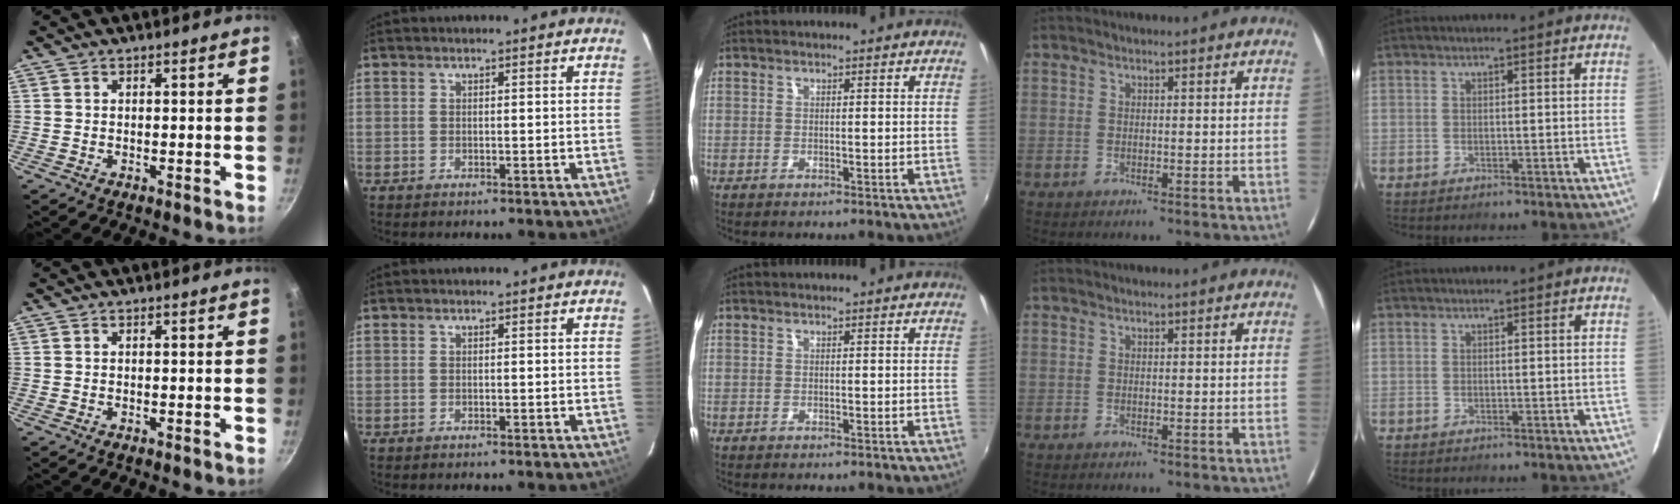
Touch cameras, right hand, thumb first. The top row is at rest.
{}